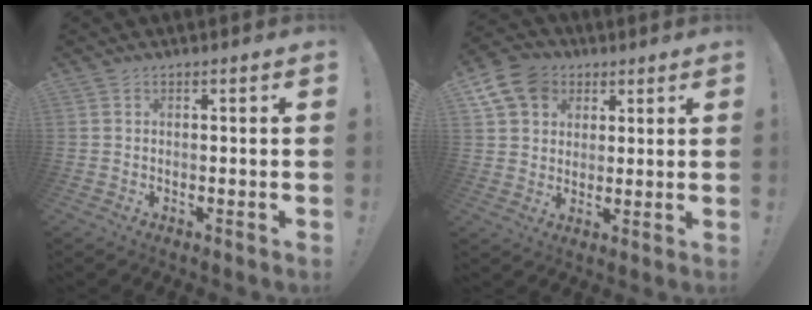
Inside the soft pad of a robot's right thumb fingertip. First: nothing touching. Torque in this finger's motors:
{"motor_torque": [-0.01, 0.31, 0.11, 0.11, 0.16]}